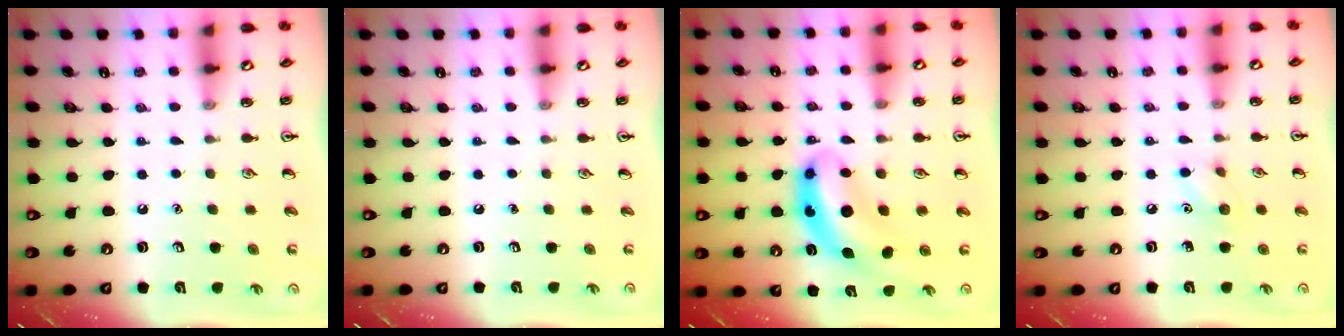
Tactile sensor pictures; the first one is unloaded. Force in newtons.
{"total": 0.0}
{"total": 8.8, "press": 8.4, "slide": 2.7}
{"total": 5.9, "press": 5.6, "slide": 1.9}